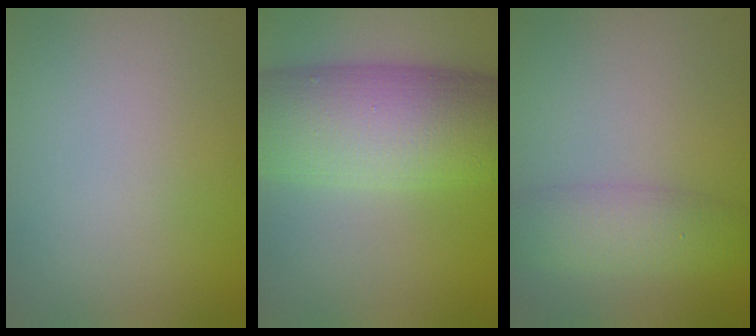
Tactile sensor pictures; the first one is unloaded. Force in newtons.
{"total": 12.4, "press": 12.4, "slide": 0.4}
{"total": 4.1, "press": 4.1, "slide": 0.1}